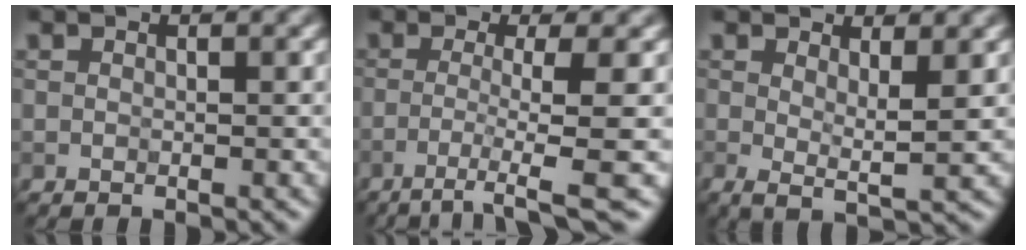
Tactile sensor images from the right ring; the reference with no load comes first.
{"total": 4.8, "force": [-1.7, 0.4, 4.5], "torque": [-0.071, -0.003, -0.039]}
{"total": 2.7, "force": [0.9, 0.7, 2.5], "torque": [-0.037, -0.011, 0.016]}